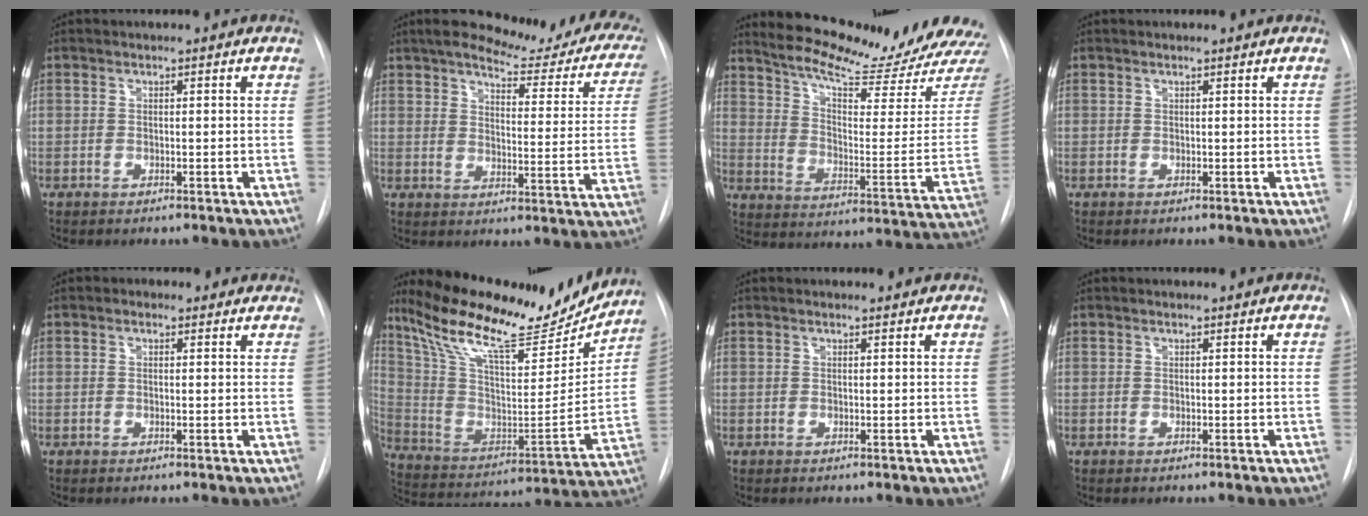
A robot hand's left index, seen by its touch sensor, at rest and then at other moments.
{"total": 20.8, "force": [17.4, 5.0, 10.4], "torque": [-0.126, -0.030, 0.198]}
{"total": 20.9, "force": [19.3, 0.8, 7.8], "torque": [-0.125, -0.082, 0.264]}
{"total": 0.5, "force": [0.5, 0.0, 0.1], "torque": [-0.008, -0.002, 0.006]}
{"total": 2.2, "force": [1.5, 1.4, 0.7], "torque": [-0.005, 0.010, 0.013]}
{"total": 25.6, "force": [21.5, 5.6, 12.8], "torque": [-0.227, -0.013, 0.335]}
{"total": 1.3, "force": [1.3, 0.1, 0.1], "torque": [-0.011, 0.004, 0.016]}
{"total": 0.5, "force": [0.5, 0.0, 0.0], "torque": [-0.005, 0.000, 0.006]}